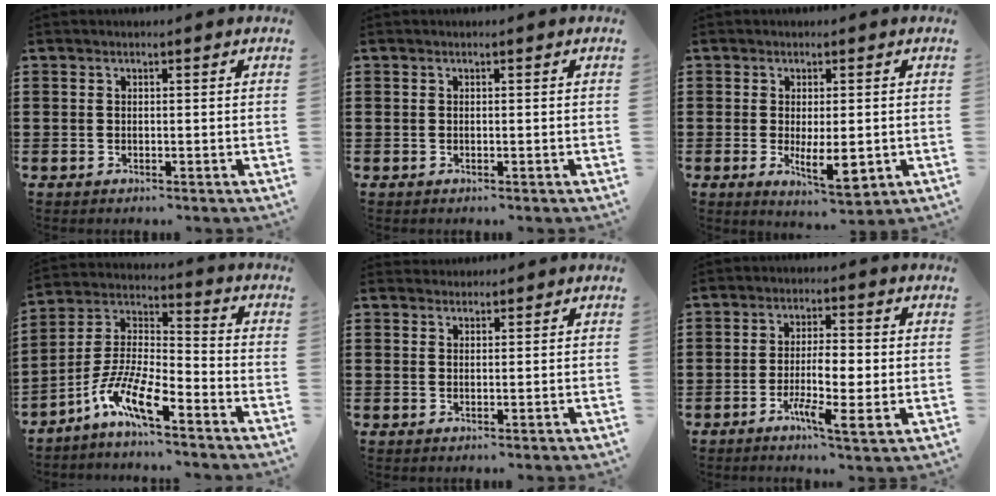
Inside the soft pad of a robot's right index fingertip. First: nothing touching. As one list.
[{"total": 0.0}, {"total": 6.5, "force": [-1.1, 2.1, 6.0], "torque": [-0.114, -0.009, -0.017]}, {"total": 9.6, "force": [-6.8, 2.2, 6.4], "torque": [-0.156, -0.012, -0.138]}, {"total": 1.2, "force": [1.1, 0.3, -0.2], "torque": [0.002, 0.003, 0.022]}, {"total": 5.8, "force": [-1.3, 1.3, 5.5], "torque": [-0.097, -0.002, -0.022]}]